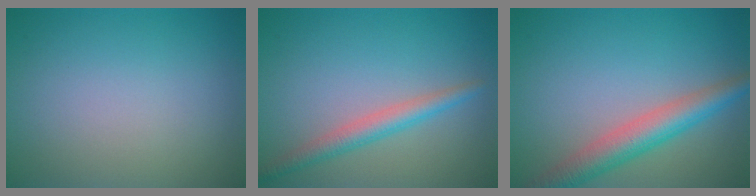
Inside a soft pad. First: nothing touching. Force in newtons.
{"total": 2.7, "press": 2.7, "slide": 0.1}
{"total": 5.0, "press": 5.0, "slide": 0.2}